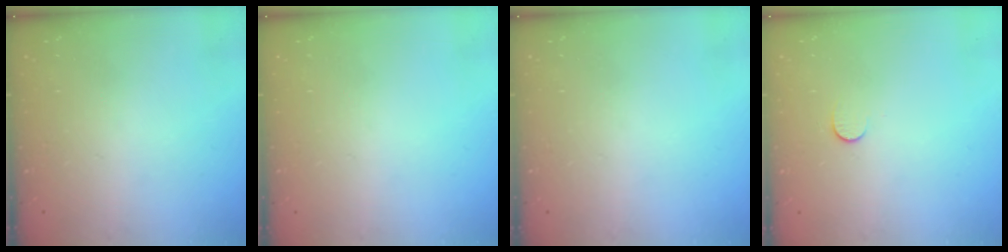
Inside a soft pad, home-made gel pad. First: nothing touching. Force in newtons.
{"total": 0.0}
{"total": 0.0}
{"total": 5.2, "press": 5.2, "slide": 0.5}